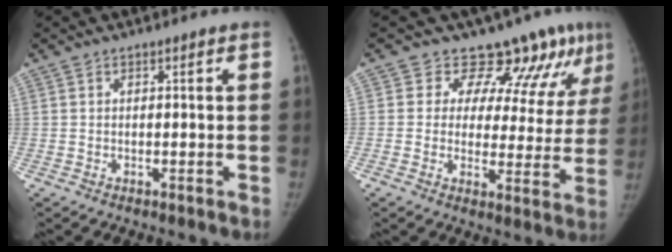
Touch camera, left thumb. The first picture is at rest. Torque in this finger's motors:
{"motor_torque": [-0.21, -0.03, -0.12, -0.21, -0.08]}